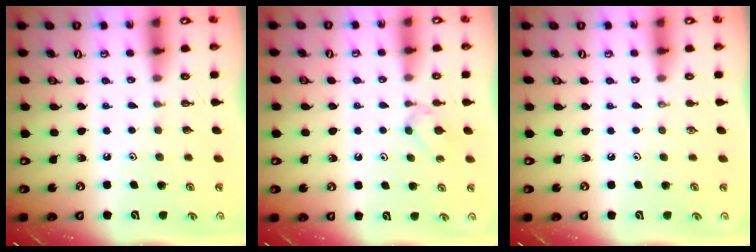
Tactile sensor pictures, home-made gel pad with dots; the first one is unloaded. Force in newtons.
{"total": 3.7, "press": 3.6, "slide": 0.7}
{"total": 0.0}